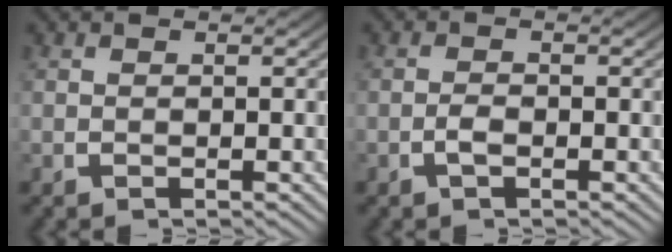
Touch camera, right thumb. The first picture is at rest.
{"total": 1.1, "force": [-0.6, 0.5, 0.8], "torque": [-0.020, -0.004, -0.010]}